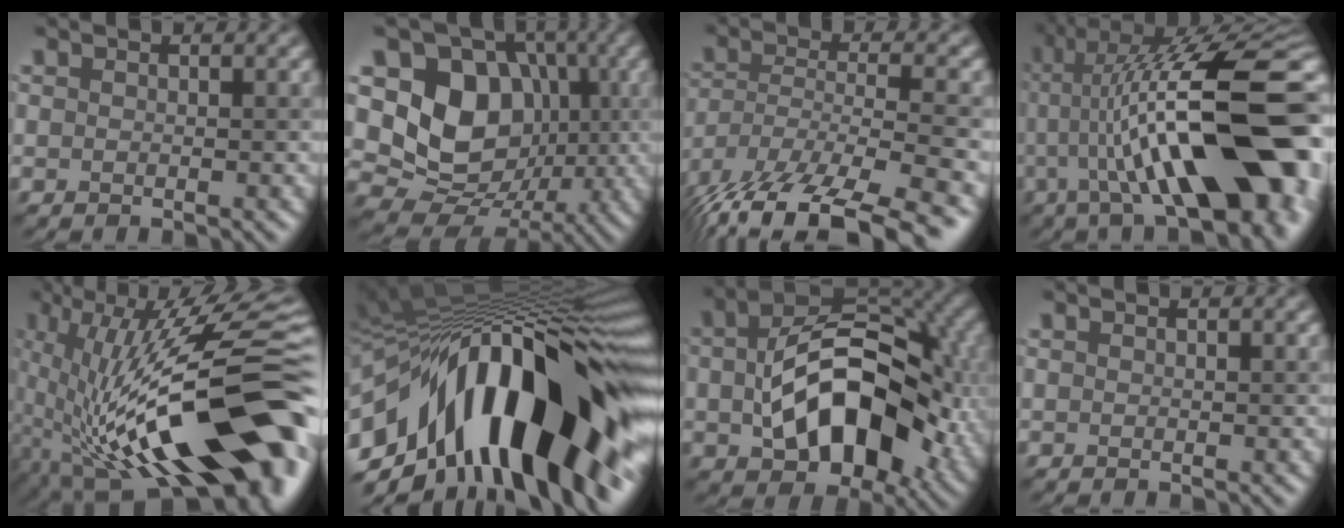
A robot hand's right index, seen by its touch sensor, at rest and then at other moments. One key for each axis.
{"total": 10.5, "fx": 0.9, "fy": 8.6, "fz": 5.9, "tx": -0.092, "ty": -0.010, "tz": 0.000}
{"total": 14.6, "fx": -10.5, "fy": 5.3, "fz": 8.7, "tx": -0.183, "ty": -0.031, "tz": -0.155}
{"total": 15.8, "fx": -1.1, "fy": 4.4, "fz": 15.2, "tx": -0.209, "ty": 0.036, "tz": -0.015}
{"total": 18.6, "fx": -1.5, "fy": 7.8, "fz": 16.8, "tx": -0.283, "ty": 0.017, "tz": -0.026}
{"total": 19.4, "fx": -3.6, "fy": 9.1, "fz": 16.8, "tx": -0.249, "ty": 0.012, "tz": -0.066}
{"total": 13.0, "fx": -1.1, "fy": 8.2, "fz": 10.1, "tx": -0.159, "ty": 0.003, "tz": -0.017}
{"total": 0.0}